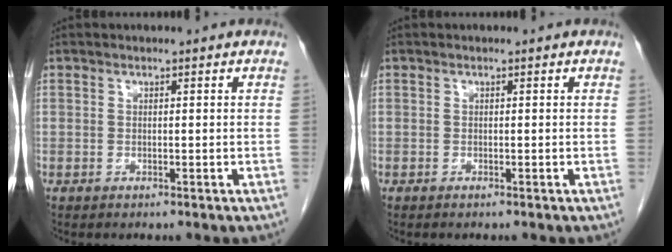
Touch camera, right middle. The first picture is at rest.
{"total": 0.0}